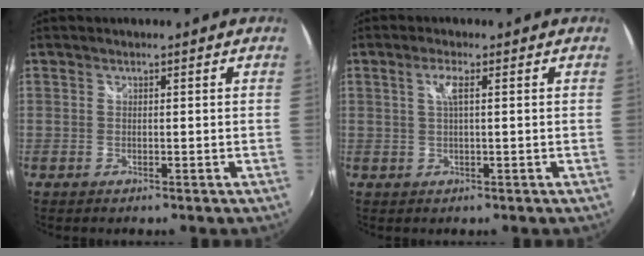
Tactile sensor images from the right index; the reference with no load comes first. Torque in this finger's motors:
{"motor_torque": [0.38, 0.01, 0.05, 0.06]}